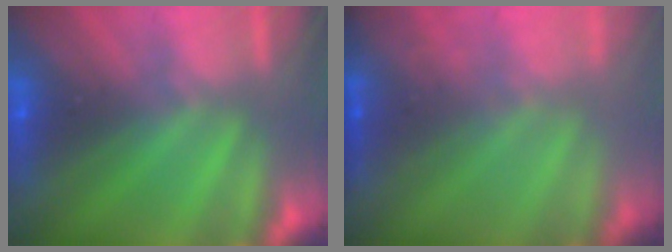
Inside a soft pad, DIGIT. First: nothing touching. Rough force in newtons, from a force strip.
{"total": 1.8}